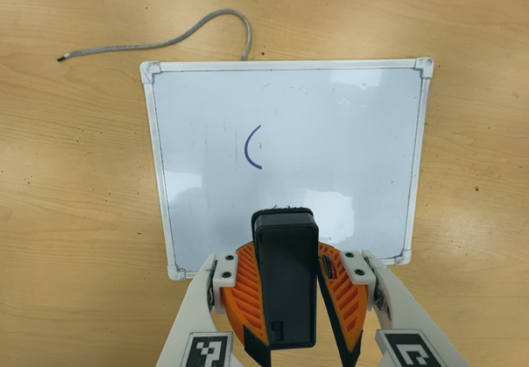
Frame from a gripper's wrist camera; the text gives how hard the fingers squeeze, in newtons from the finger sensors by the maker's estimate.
{"total": 9.5, "left": 9.7, "right": 9.4}